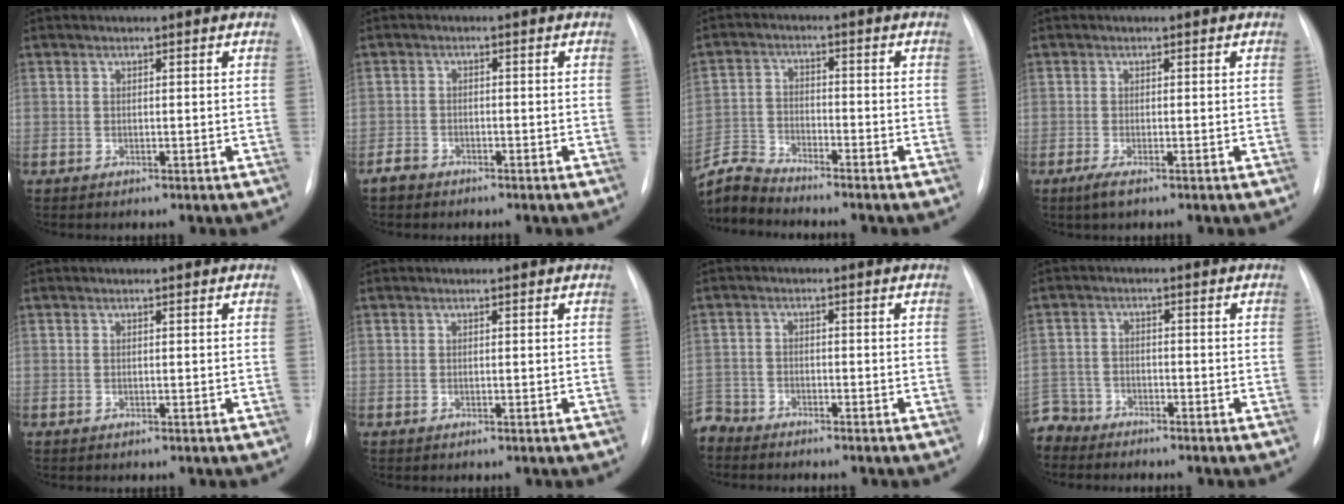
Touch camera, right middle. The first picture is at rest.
{"total": 2.1, "force": [-1.7, 1.1, 0.3], "torque": [-0.015, 0.001, -0.031]}
{"total": 7.6, "force": [-7.6, -0.4, 0.2], "torque": [-0.016, 0.003, -0.150]}
{"total": 1.8, "force": [-1.0, 0.2, 1.4], "torque": [-0.034, -0.006, -0.023]}
{"total": 0.0}
{"total": 0.0}
{"total": 5.2, "force": [-5.0, 1.5, -0.1], "torque": [0.008, -0.012, -0.099]}
{"total": 6.0, "force": [-5.5, 2.2, -0.5], "torque": [0.015, -0.006, -0.110]}